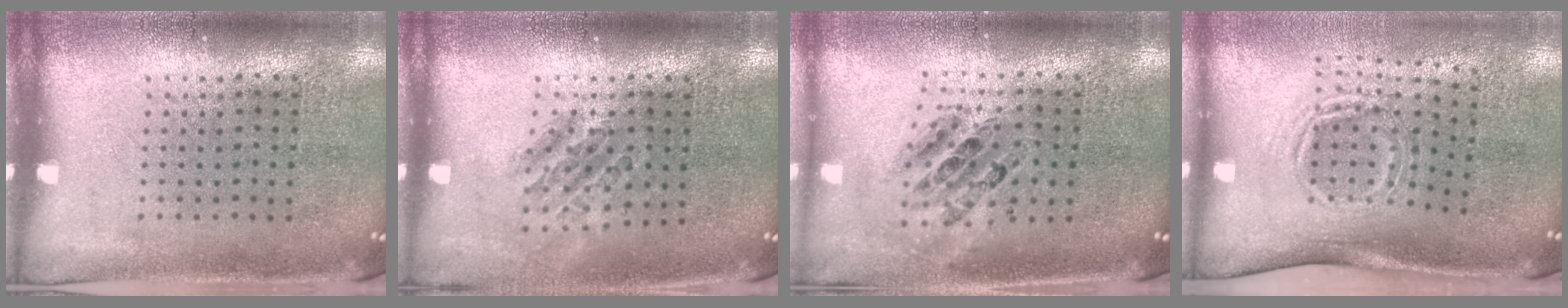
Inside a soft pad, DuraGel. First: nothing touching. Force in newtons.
{"total": 1.3, "press": 1.0, "slide": 0.7}
{"total": 0.8, "press": 0.8, "slide": 0.1}
{"total": 1.8, "press": 1.1, "slide": 1.4}